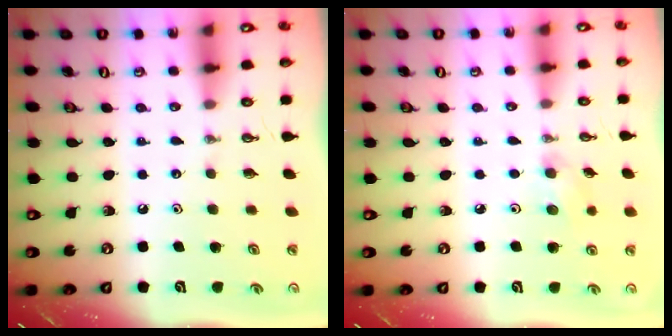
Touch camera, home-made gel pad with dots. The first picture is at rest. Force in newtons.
{"total": 6.0, "press": 4.7, "slide": 3.7}